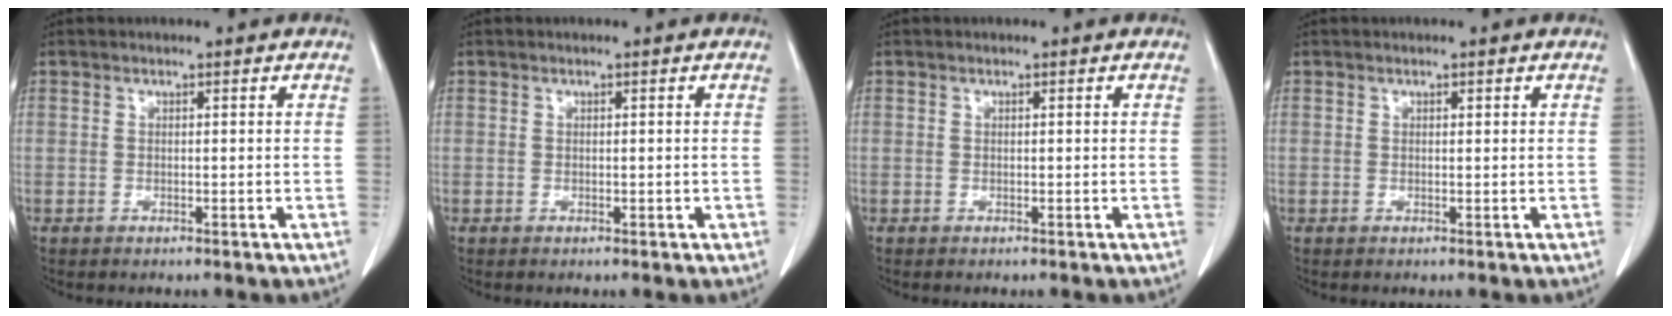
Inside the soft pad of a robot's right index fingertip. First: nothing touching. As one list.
[{"total": 0.7, "force": [-0.1, 0.5, 0.6], "torque": [-0.009, 0.003, 0.001]}, {"total": 0.0}, {"total": 0.0}]